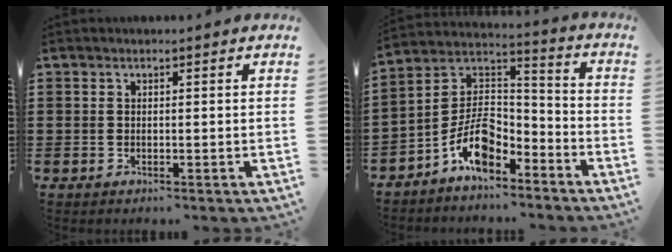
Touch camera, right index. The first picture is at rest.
{"total": 9.3, "force": [-5.9, 4.5, 5.6], "torque": [-0.127, 0.002, -0.119]}